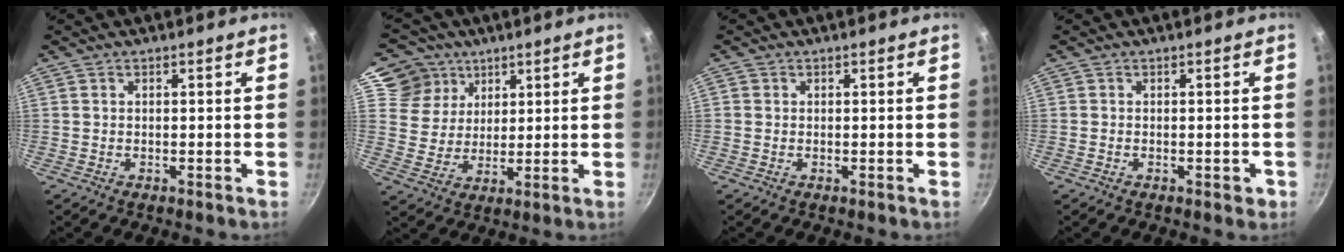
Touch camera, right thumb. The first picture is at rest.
{"total": 10.0, "force": [5.5, 8.2, 1.8], "torque": [-0.002, -0.022, 0.096]}
{"total": 0.0}
{"total": 1.6, "force": [-0.6, 1.0, 1.1], "torque": [-0.009, 0.005, -0.008]}